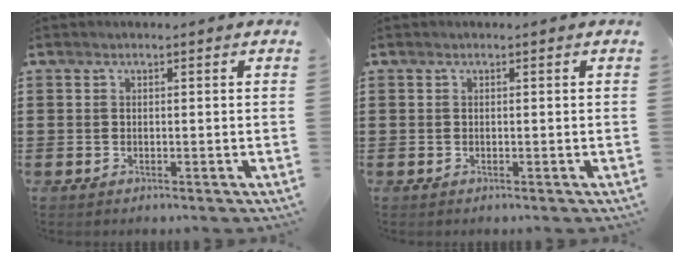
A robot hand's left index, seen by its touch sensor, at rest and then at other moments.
{"total": 0.0}